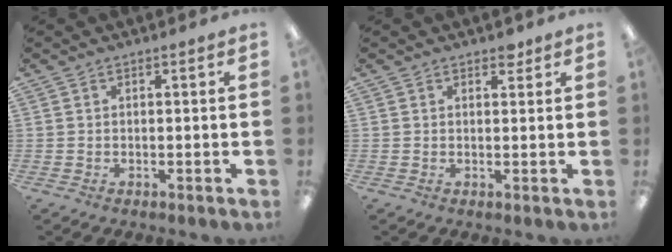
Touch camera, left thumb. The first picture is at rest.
{"total": 2.3, "force": [1.8, 1.2, 0.8], "torque": [-0.001, -0.005, 0.029]}